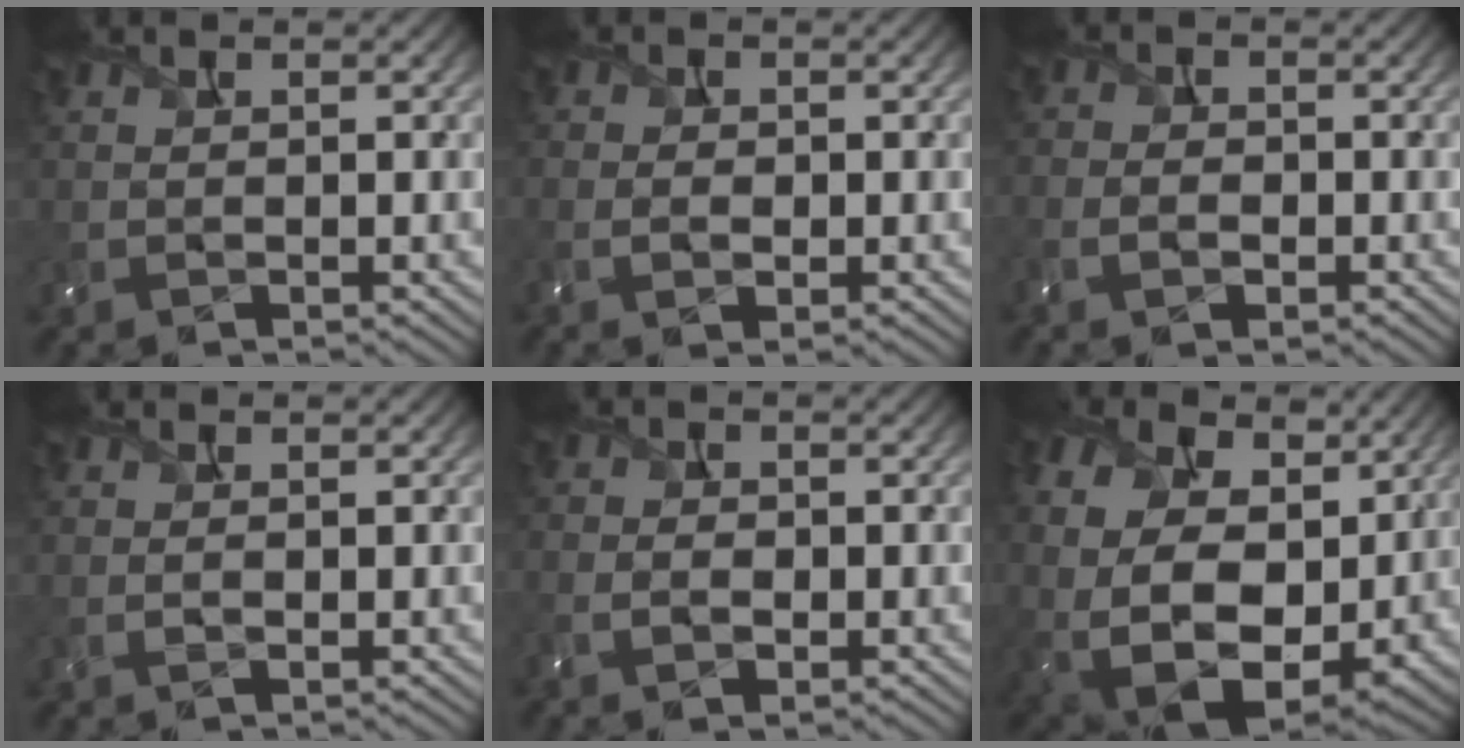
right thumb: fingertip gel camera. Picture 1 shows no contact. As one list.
[{"total": 2.4, "force": [-0.8, 1.3, 1.8], "torque": [-0.034, -0.005, -0.010]}, {"total": 3.2, "force": [-1.5, 1.8, 2.2], "torque": [-0.035, 0.001, -0.029]}, {"total": 0.7, "force": [0.1, 0.1, 0.6], "torque": [-0.016, 0.000, 0.002]}, {"total": 2.9, "force": [-1.0, 1.7, 2.1], "torque": [-0.036, -0.001, -0.021]}, {"total": 18.4, "force": [2.7, 13.8, 11.8], "torque": [-0.279, -0.003, 0.061]}]